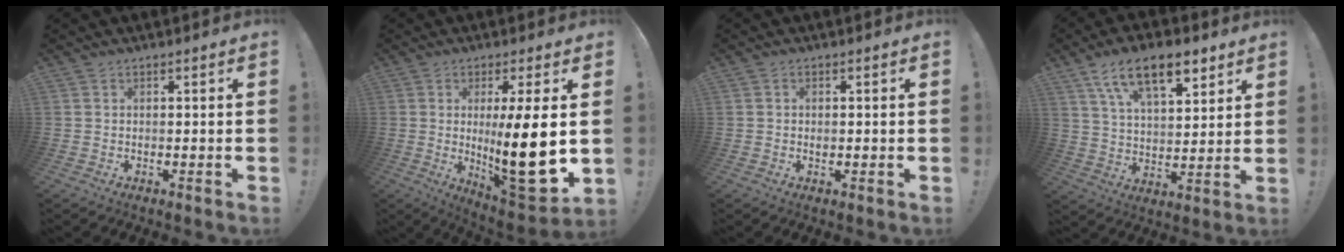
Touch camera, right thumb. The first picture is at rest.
{"total": 18.1, "force": [0.8, 3.3, 17.8], "torque": [-0.284, -0.030, 0.011]}
{"total": 0.9, "force": [-0.2, 0.9, 0.2], "torque": [-0.004, 0.004, -0.004]}
{"total": 15.4, "force": [9.2, 6.7, 10.4], "torque": [-0.169, -0.034, 0.160]}